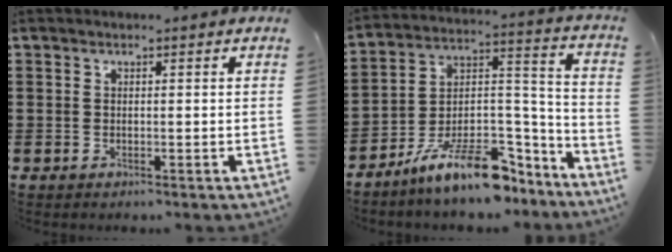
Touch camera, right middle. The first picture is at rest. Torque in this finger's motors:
{"motor_torque": [0.54, -0.01, 0.59, 0.21]}